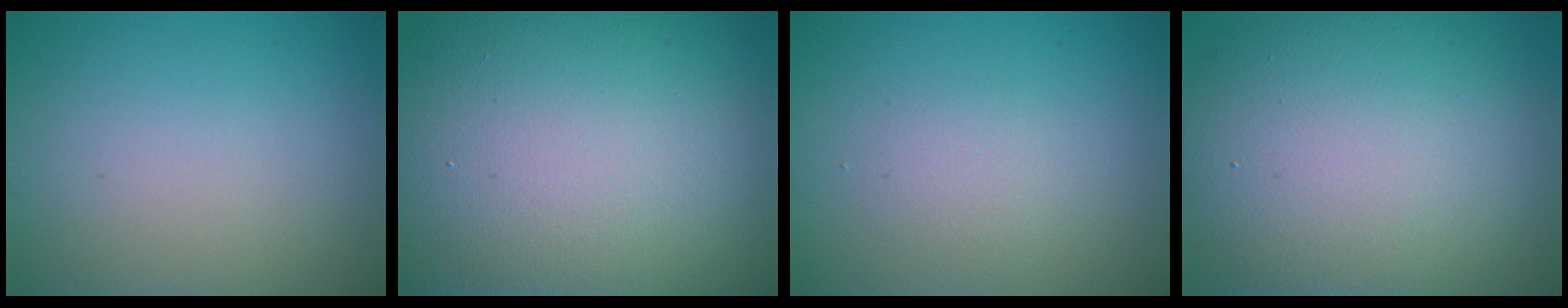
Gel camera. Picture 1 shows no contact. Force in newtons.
{"total": 22.5, "press": 22.4, "slide": 1.6}
{"total": 1.5, "press": 1.5, "slide": 0.1}
{"total": 14.2, "press": 14.2, "slide": 1.1}